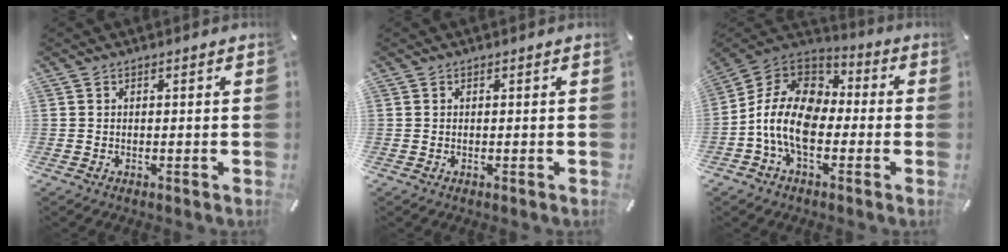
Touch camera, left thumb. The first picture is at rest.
{"total": 0.0}
{"total": 14.0, "force": [-4.7, 9.2, 9.5], "torque": [-0.207, 0.025, -0.091]}